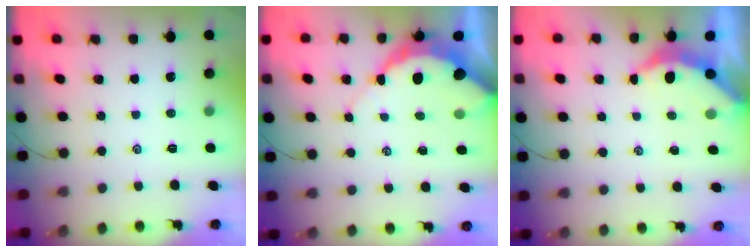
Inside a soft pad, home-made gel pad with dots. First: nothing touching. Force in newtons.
{"total": 8.4, "press": 8.4, "slide": 0.9}
{"total": 3.3, "press": 3.3, "slide": 0.3}